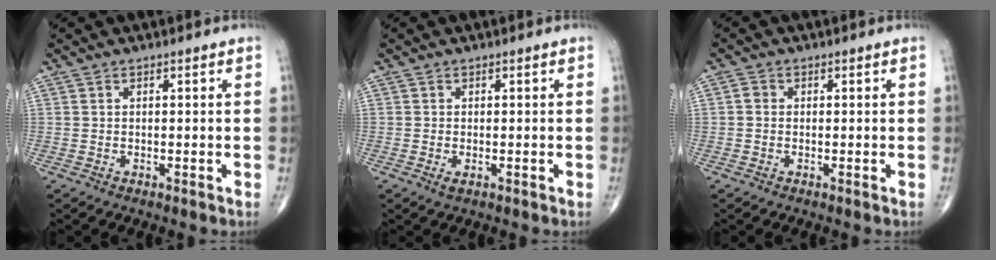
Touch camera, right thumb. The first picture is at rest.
{"total": 0.9, "force": [-0.4, 0.4, 0.8], "torque": [-0.015, -0.004, -0.007]}
{"total": 1.3, "force": [-0.1, 1.1, 0.6], "torque": [-0.005, 0.003, -0.004]}